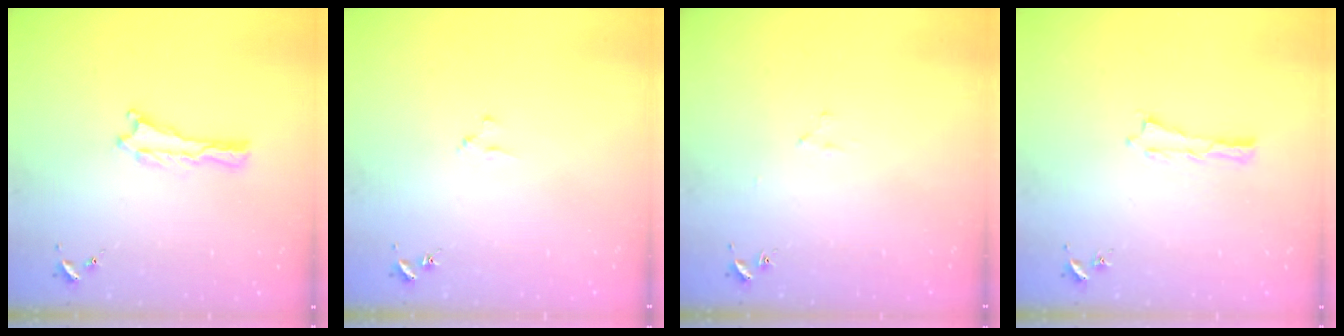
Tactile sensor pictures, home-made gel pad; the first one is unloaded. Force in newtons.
{"total": 1.9, "press": 1.9, "slide": 0.2}
{"total": 2.2, "press": 2.2, "slide": 0.2}
{"total": 0.0}